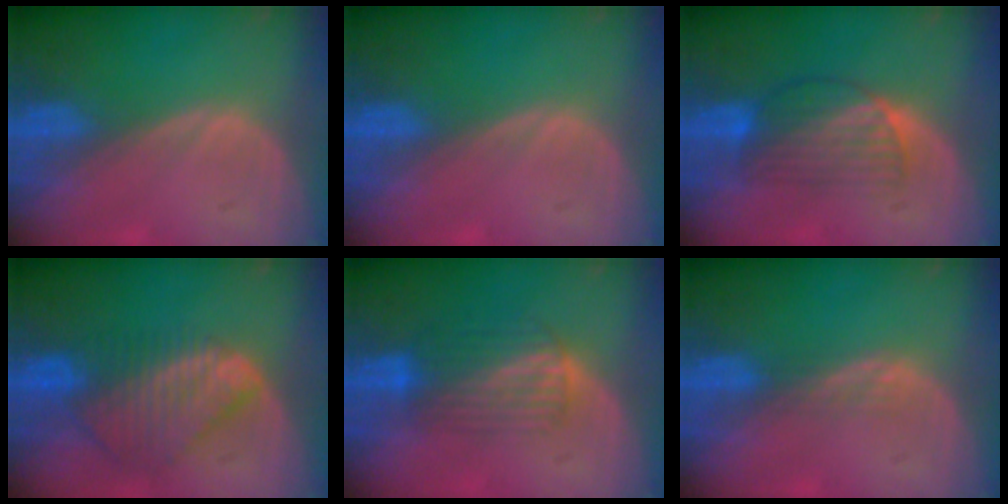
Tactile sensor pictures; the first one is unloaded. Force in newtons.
{"total": 0.0}
{"total": 6.5, "press": 5.9, "slide": 2.6}
{"total": 9.1, "press": 7.7, "slide": 4.8}
{"total": 6.8, "press": 6.1, "slide": 3.2}
{"total": 1.5, "press": 1.5, "slide": 0.3}